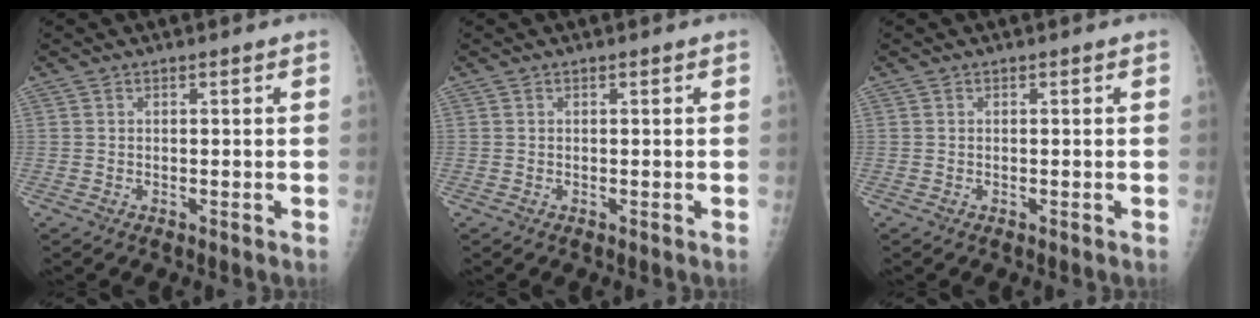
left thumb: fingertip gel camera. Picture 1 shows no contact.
{"total": 0.0}
{"total": 0.0}